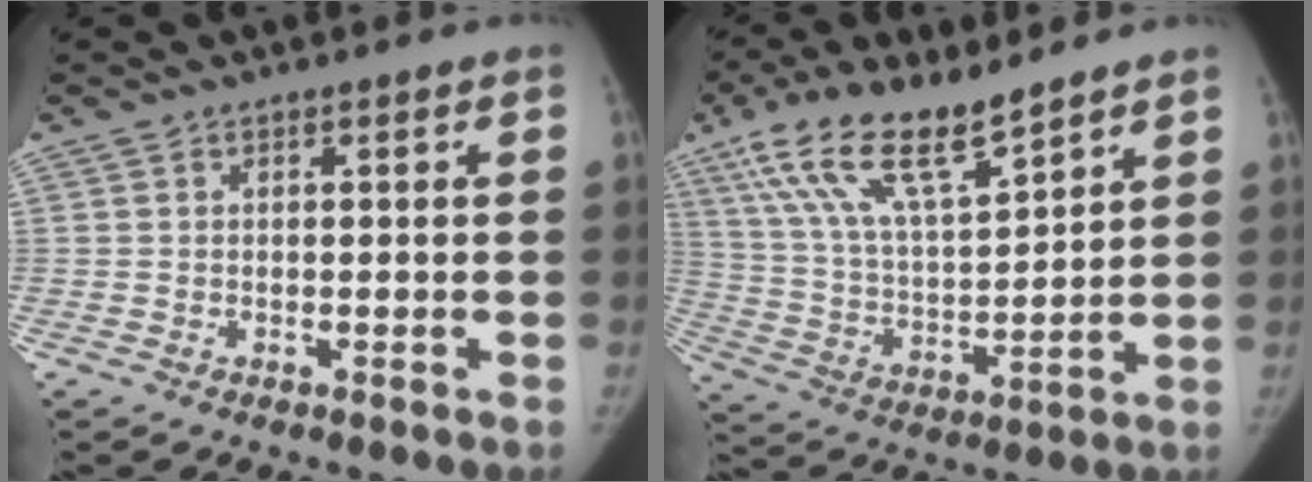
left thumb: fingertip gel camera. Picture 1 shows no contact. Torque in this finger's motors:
{"motor_torque": [1.24, 0.49, 1.45, -1.32, 0.53]}